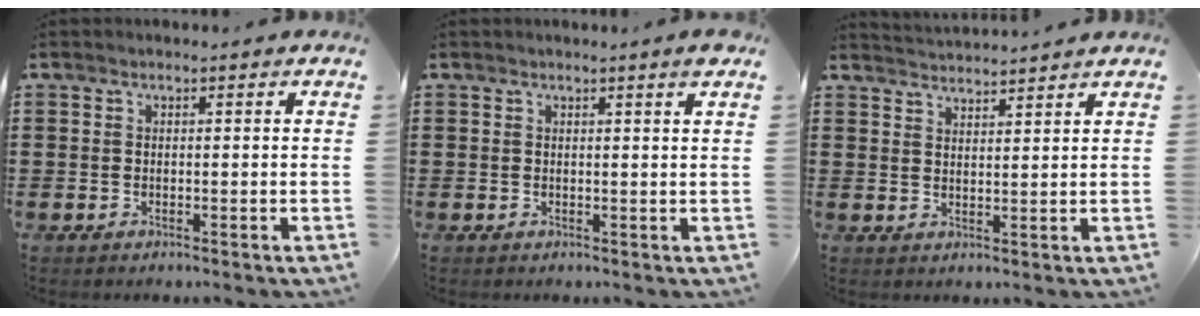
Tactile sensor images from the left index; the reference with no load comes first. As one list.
[{"total": 1.6, "force": [1.2, -0.3, 1.0], "torque": [-0.012, -0.006, 0.020]}, {"total": 2.6, "force": [2.5, -0.5, -0.4], "torque": [0.000, -0.012, 0.047]}]